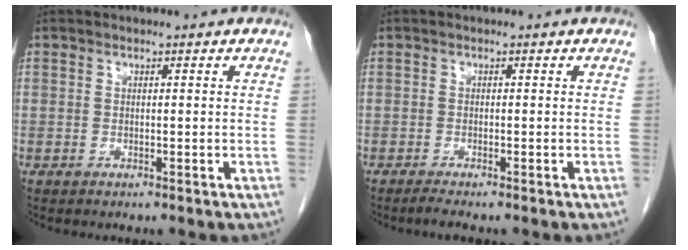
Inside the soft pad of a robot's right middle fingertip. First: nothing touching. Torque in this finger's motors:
{"motor_torque": [0.09, -0.06, 0.01, 0.00]}